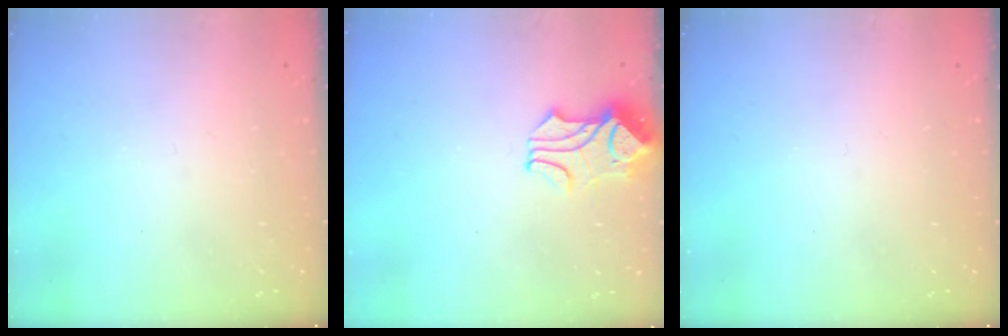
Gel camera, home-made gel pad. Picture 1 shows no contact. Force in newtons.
{"total": 1.6, "press": 1.2, "slide": 1.0}
{"total": 0.0}